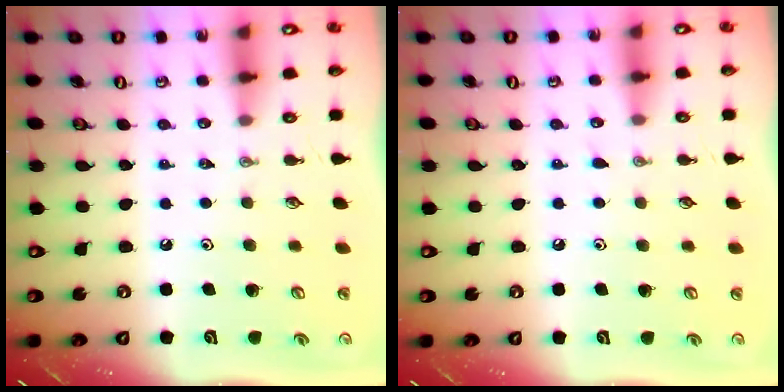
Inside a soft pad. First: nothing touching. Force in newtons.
{"total": 3.7, "press": 3.6, "slide": 0.5}